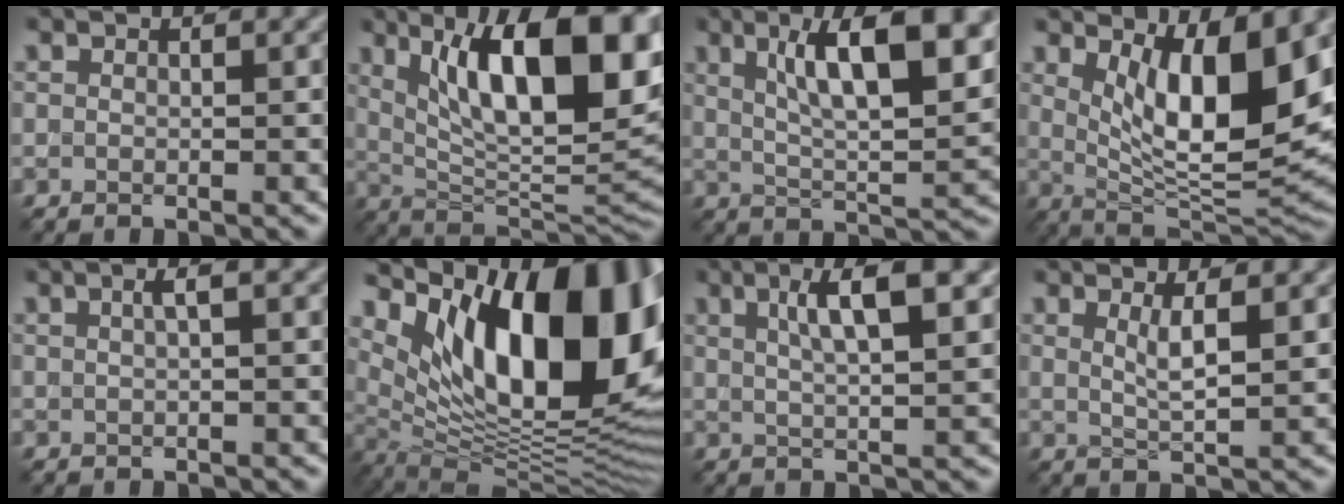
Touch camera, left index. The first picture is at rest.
{"total": 14.4, "force": [5.1, 4.7, 12.7], "torque": [-0.168, 0.003, 0.082]}
{"total": 10.4, "force": [4.2, 3.1, 9.0], "torque": [-0.133, 0.003, 0.070]}
{"total": 9.7, "force": [2.9, 3.1, 8.7], "torque": [-0.136, -0.026, 0.058]}
{"total": 1.3, "force": [0.4, 0.1, 1.2], "torque": [-0.021, 0.005, 0.005]}
{"total": 16.7, "force": [5.8, 7.6, 13.7], "torque": [-0.181, 0.000, 0.100]}
{"total": 5.5, "force": [2.2, 1.3, 4.9], "torque": [-0.069, 0.004, 0.033]}
{"total": 2.5, "force": [1.0, 0.5, 2.2], "torque": [-0.034, -0.006, 0.020]}